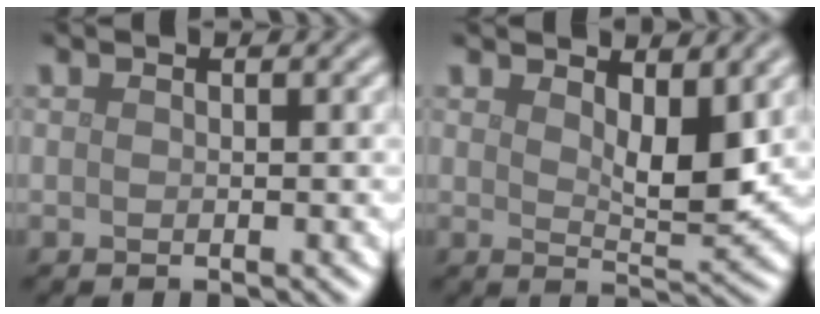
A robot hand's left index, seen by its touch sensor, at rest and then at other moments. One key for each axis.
{"total": 4.4, "fx": 1.8, "fy": 1.8, "fz": 3.6, "tx": -0.060, "ty": -0.006, "tz": 0.033}